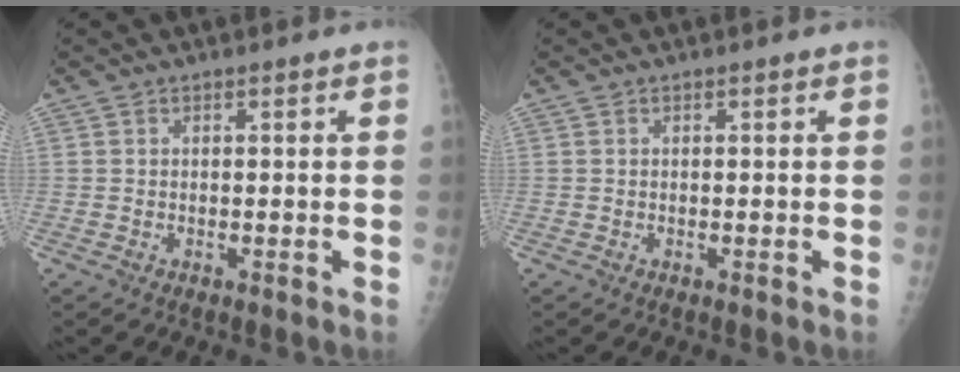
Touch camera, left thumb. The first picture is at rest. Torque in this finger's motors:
{"motor_torque": [0.00, 0.00, 0.00, 0.00, 0.00]}